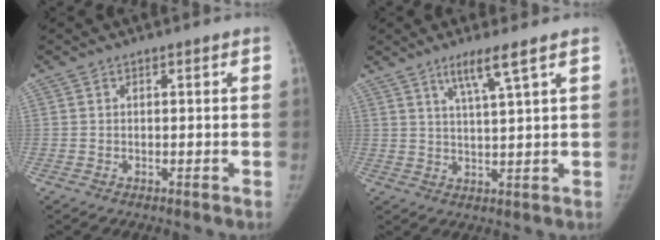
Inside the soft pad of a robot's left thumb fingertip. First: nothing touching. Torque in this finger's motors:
{"motor_torque": [0.08, -0.13, 0.59, -0.30, 0.02]}